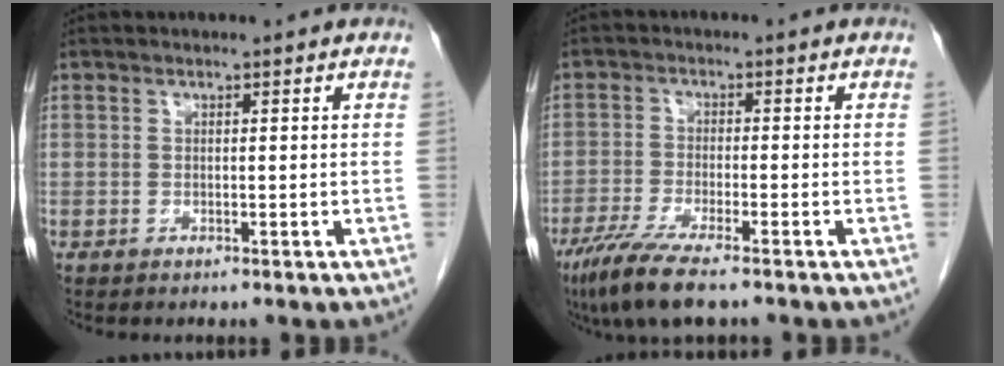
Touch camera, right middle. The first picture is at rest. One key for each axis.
{"total": 8.1, "fx": -5.8, "fy": 0.7, "fz": 5.6, "tx": -0.100, "ty": -0.021, "tz": -0.099}